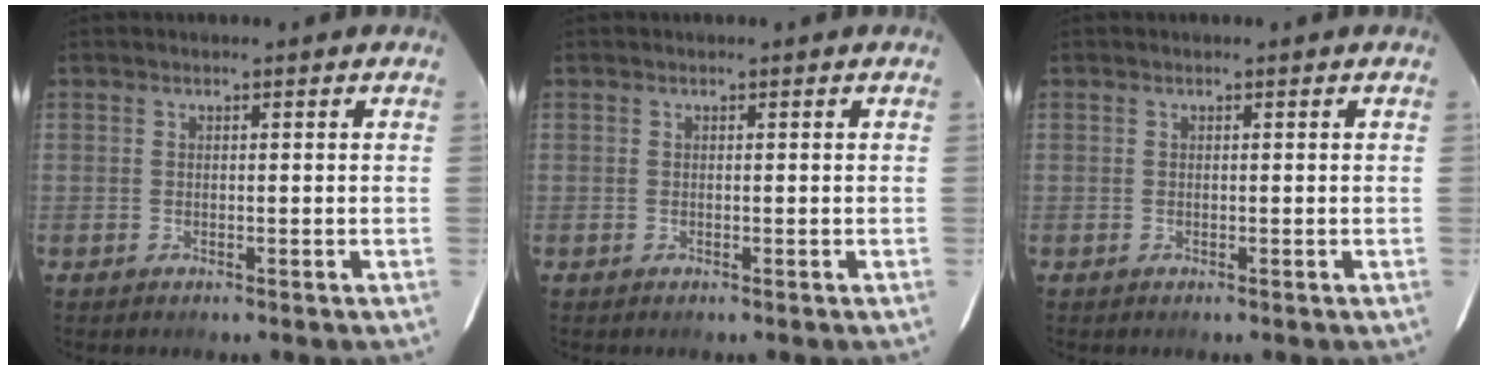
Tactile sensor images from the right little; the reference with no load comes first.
{"total": 0.0}
{"total": 0.0}